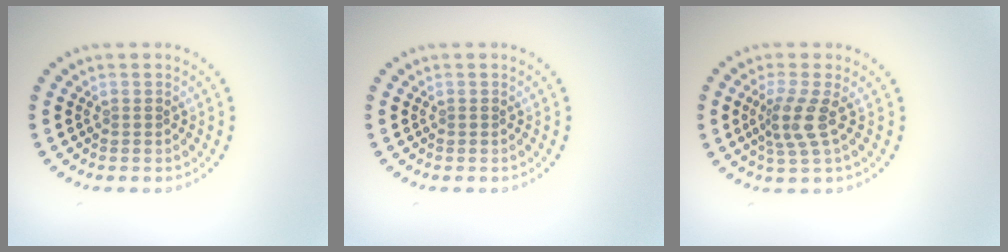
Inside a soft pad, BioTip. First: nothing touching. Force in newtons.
{"total": 0.0}
{"total": 2.8, "press": 2.2, "slide": 1.8}